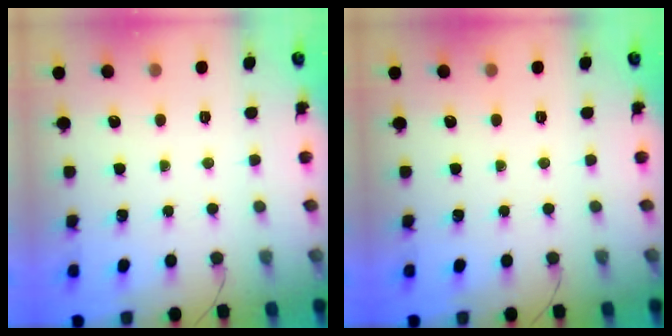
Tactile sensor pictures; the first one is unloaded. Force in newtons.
{"total": 0.0}